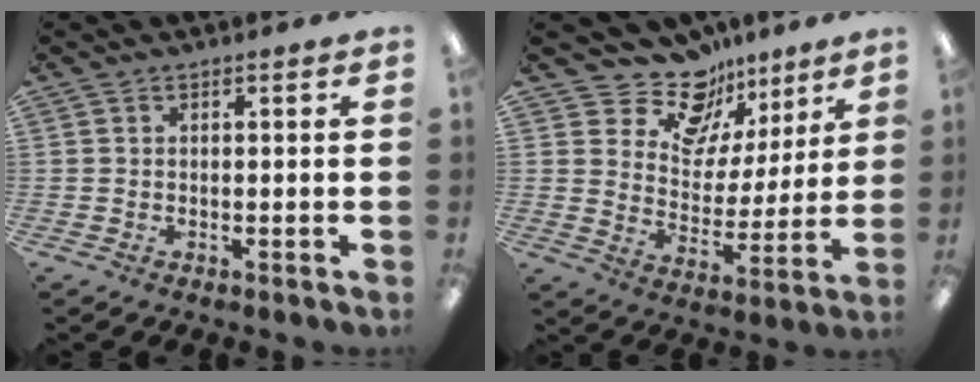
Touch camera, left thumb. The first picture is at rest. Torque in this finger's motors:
{"motor_torque": [0.11, 0.10, -0.57, 0.12, -0.04]}